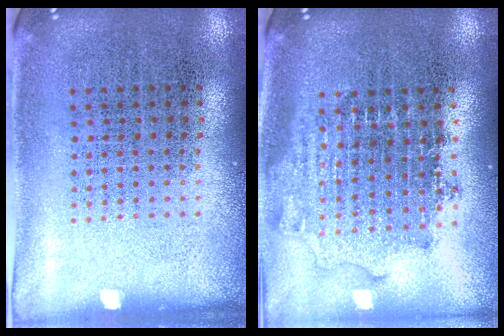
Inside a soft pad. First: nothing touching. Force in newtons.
{"total": 1.8, "press": 1.4, "slide": 1.1}